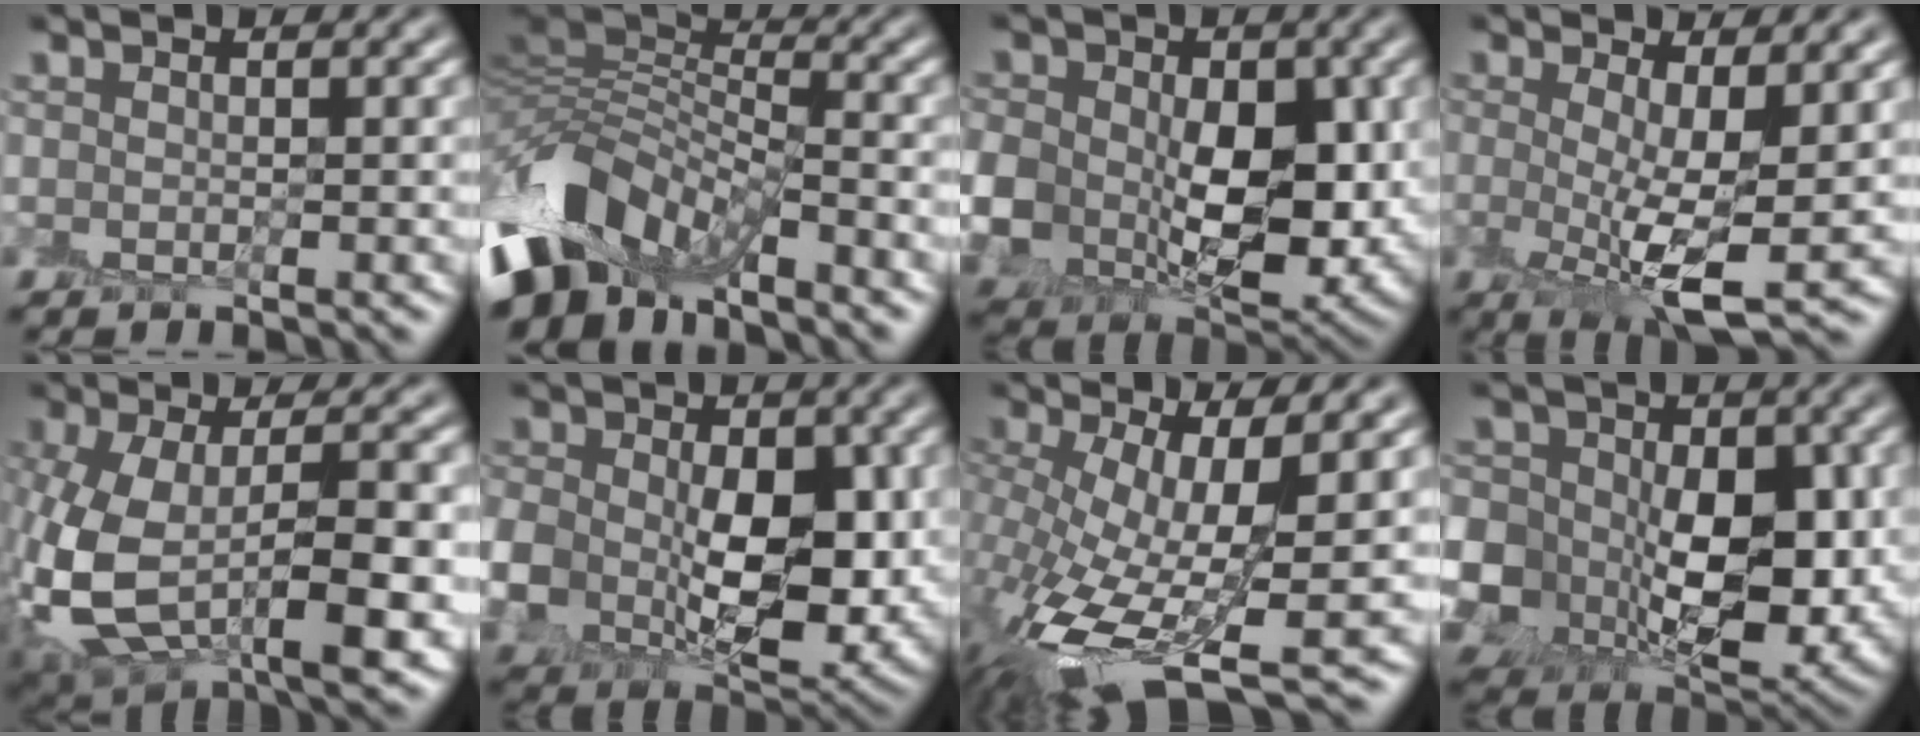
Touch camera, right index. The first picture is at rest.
{"total": 8.4, "force": [-5.5, 4.8, 4.2], "torque": [-0.073, -0.004, -0.110]}
{"total": 12.4, "force": [-0.4, 8.7, 8.9], "torque": [-0.170, -0.032, 0.009]}
{"total": 6.4, "force": [0.1, 1.9, 6.1], "torque": [-0.095, -0.012, 0.007]}
{"total": 12.5, "force": [-3.2, 6.0, 10.5], "torque": [-0.227, -0.033, -0.039]}
{"total": 11.1, "force": [-0.6, 7.3, 8.3], "torque": [-0.145, -0.026, 0.005]}
{"total": 11.5, "force": [-2.5, 3.9, 10.5], "torque": [-0.210, -0.021, -0.035]}
{"total": 15.8, "force": [-0.4, 12.5, 9.7], "torque": [-0.175, -0.025, 0.007]}